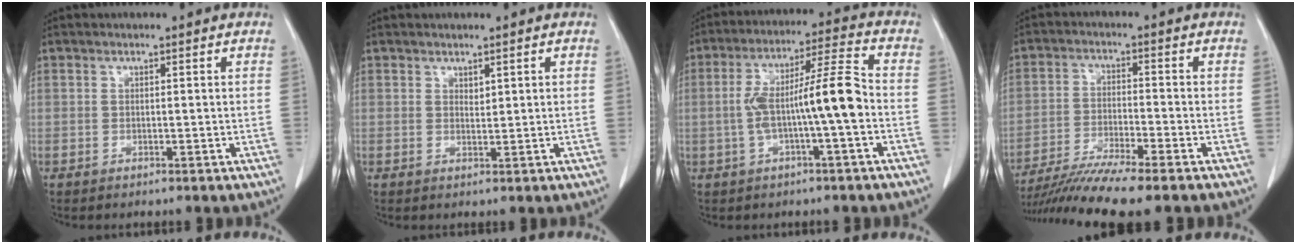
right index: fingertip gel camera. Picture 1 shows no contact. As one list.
[{"total": 1.0, "force": [0.6, 0.4, 0.6], "torque": [-0.008, -0.004, 0.013]}, {"total": 9.8, "force": [-1.5, 0.5, 9.7], "torque": [-0.175, 0.027, -0.029]}, {"total": 10.1, "force": [-8.4, -1.0, 5.4], "torque": [-0.087, -0.025, -0.144]}]